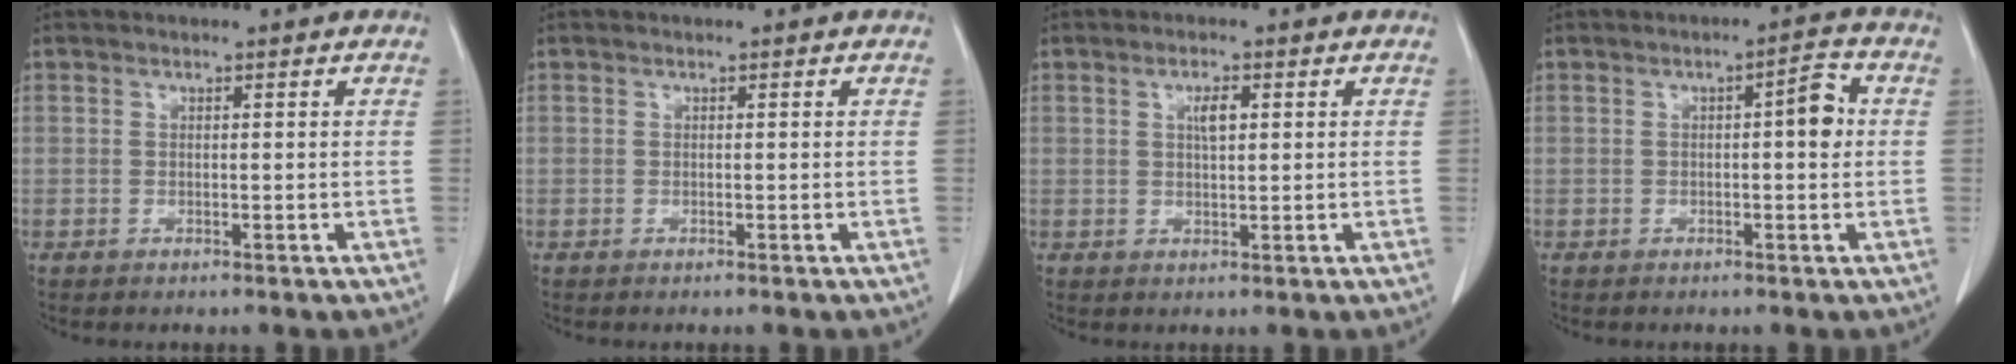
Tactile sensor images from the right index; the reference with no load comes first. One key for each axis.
{"total": 0.0}
{"total": 2.5, "fx": 0.8, "fy": 0.7, "fz": 2.2, "tx": -0.042, "ty": 0.000, "tz": 0.014}
{"total": 3.9, "fx": 0.4, "fy": 0.8, "fz": 3.8, "tx": -0.050, "ty": 0.010, "tz": 0.002}